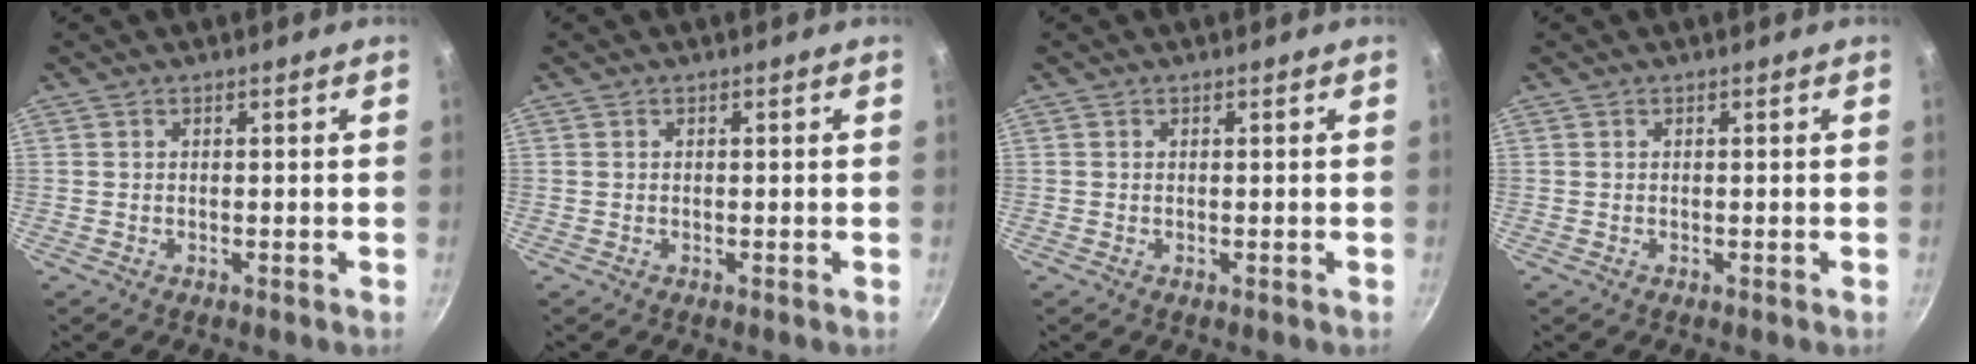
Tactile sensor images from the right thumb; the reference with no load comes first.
{"total": 0.0}
{"total": 0.0}
{"total": 0.0}